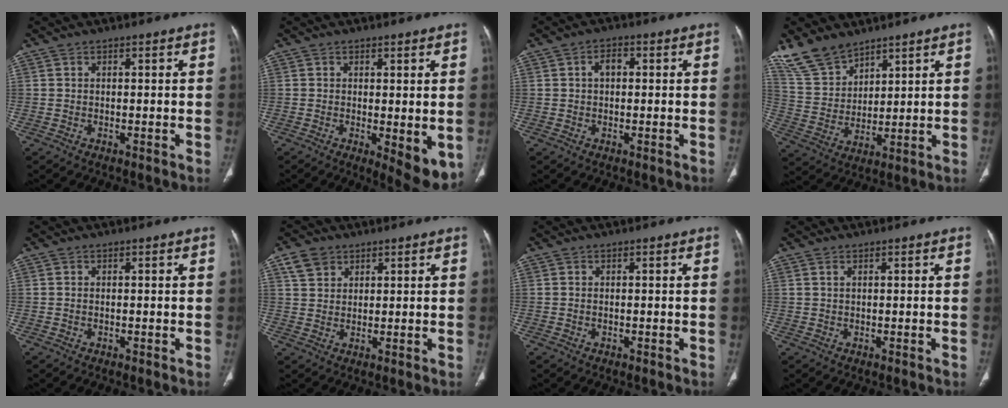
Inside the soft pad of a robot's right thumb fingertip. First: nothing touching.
{"total": 6.9, "force": [-0.9, 2.5, 6.3], "torque": [-0.081, -0.020, -0.007]}
{"total": 2.6, "force": [0.3, 1.7, 1.9], "torque": [-0.028, 0.012, 0.002]}
{"total": 9.7, "force": [7.8, 4.9, 3.0], "torque": [-0.050, -0.034, 0.171]}
{"total": 0.0}
{"total": 4.6, "force": [2.6, 3.4, 1.7], "torque": [-0.021, -0.006, 0.053]}
{"total": 0.0}
{"total": 0.6, "force": [0.3, 0.2, 0.5], "torque": [-0.013, 0.005, 0.007]}